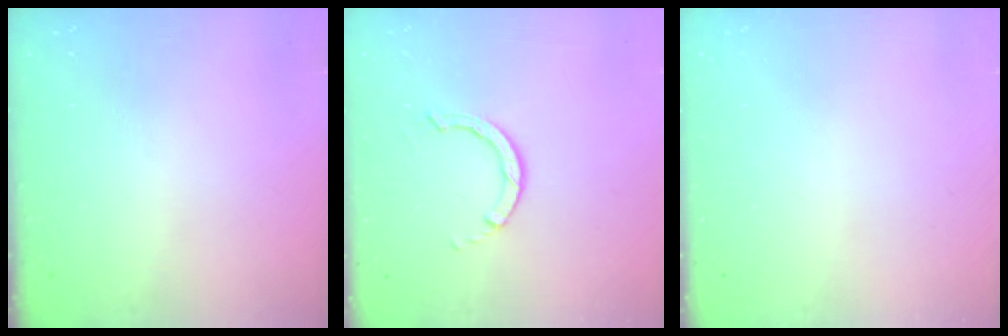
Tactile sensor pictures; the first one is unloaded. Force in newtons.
{"total": 2.8, "press": 2.8, "slide": 0.3}
{"total": 0.0}